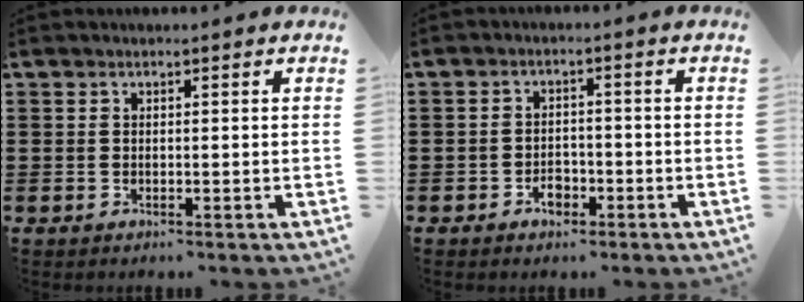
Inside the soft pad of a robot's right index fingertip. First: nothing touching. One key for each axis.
{"total": 2.6, "fx": -1.6, "fy": 1.7, "fz": 1.1, "tx": -0.023, "ty": 0.004, "tz": -0.032}